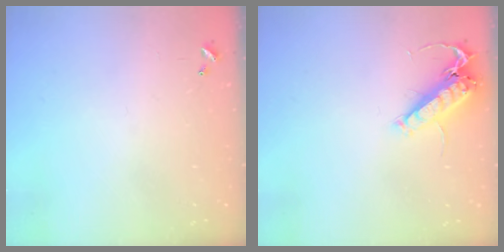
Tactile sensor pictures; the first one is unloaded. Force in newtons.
{"total": 14.1, "press": 14.0, "slide": 1.8}